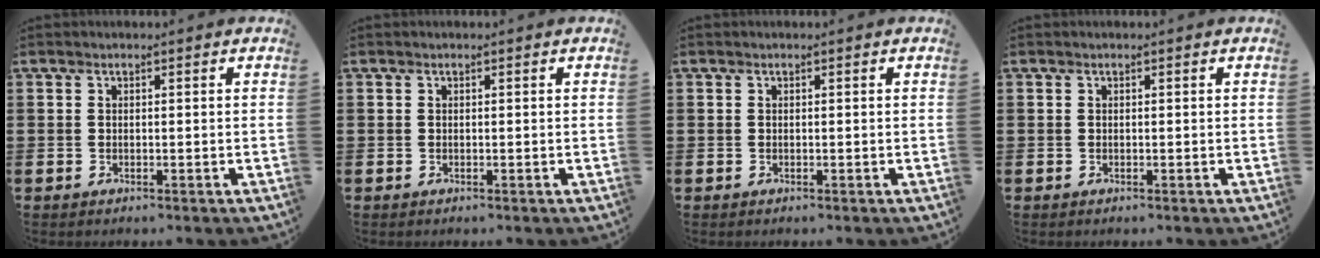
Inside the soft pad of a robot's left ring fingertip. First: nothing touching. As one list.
[{"total": 0.0}, {"total": 0.0}, {"total": 0.0}]